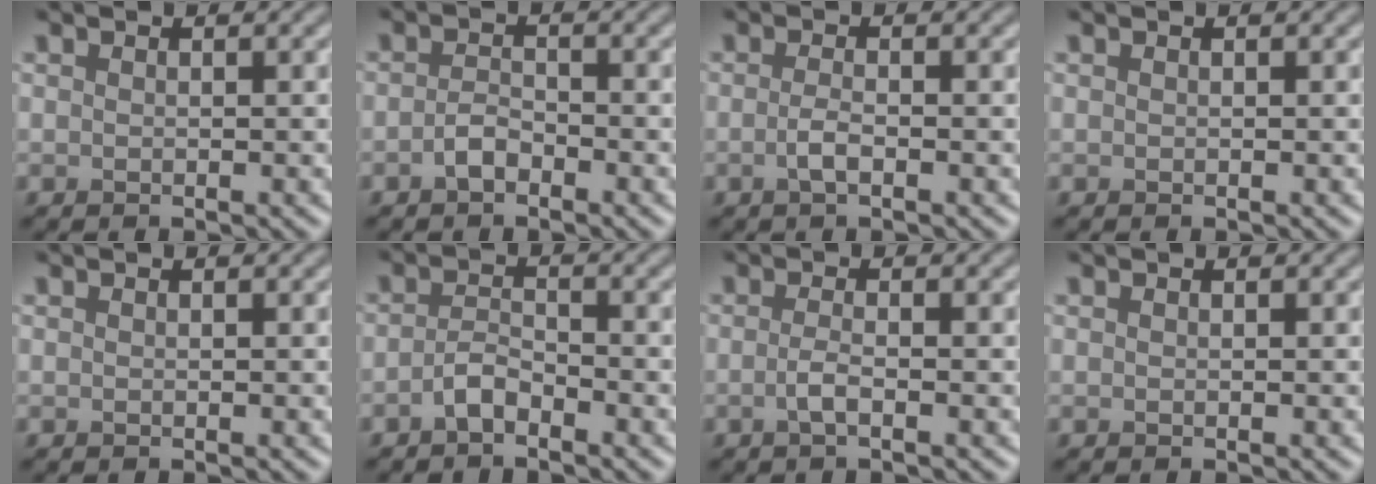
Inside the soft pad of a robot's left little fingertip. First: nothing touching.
{"total": 1.7, "force": [-1.0, 0.8, 1.1], "torque": [-0.024, 0.003, -0.022]}
{"total": 1.5, "force": [-0.5, 0.4, 1.3], "torque": [-0.029, 0.000, -0.013]}
{"total": 0.0}
{"total": 0.0}
{"total": 1.9, "force": [-1.3, 0.7, 1.2], "torque": [-0.026, 0.005, -0.029]}
{"total": 1.6, "force": [-0.5, 0.4, 1.4], "torque": [-0.028, 0.001, -0.014]}
{"total": 0.0}